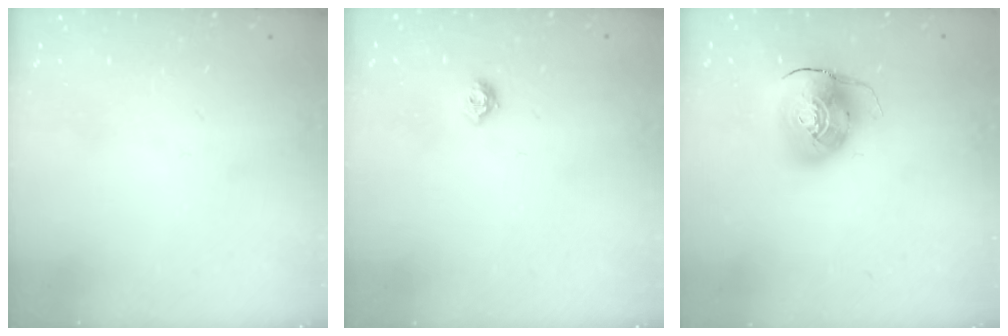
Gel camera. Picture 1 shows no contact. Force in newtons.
{"total": 6.1, "press": 6.0, "slide": 0.9}
{"total": 10.8, "press": 10.6, "slide": 1.8}